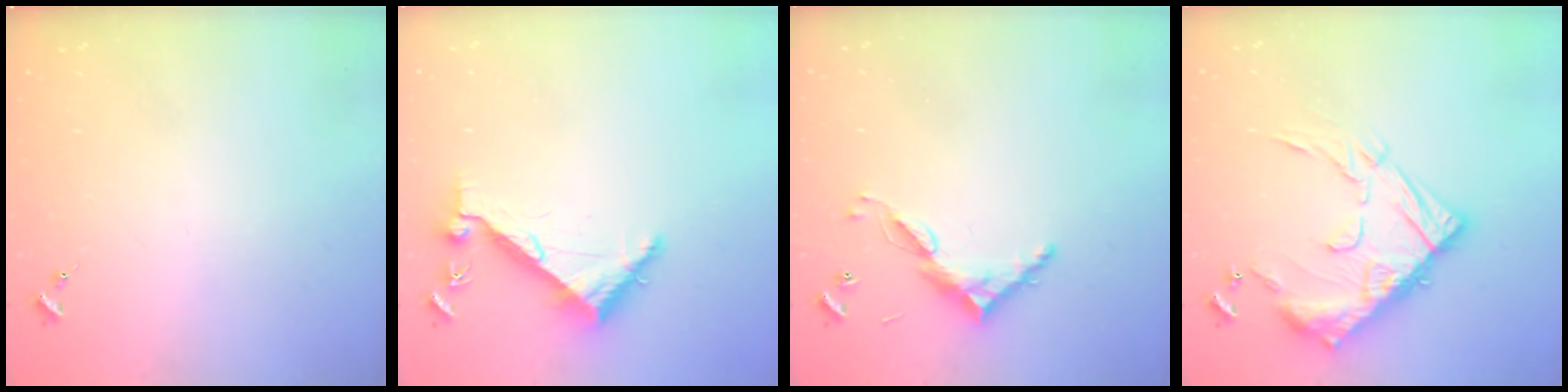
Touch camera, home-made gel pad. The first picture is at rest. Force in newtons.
{"total": 6.2, "press": 6.2, "slide": 0.7}
{"total": 8.7, "press": 8.7, "slide": 0.5}
{"total": 20.3, "press": 20.3, "slide": 1.1}